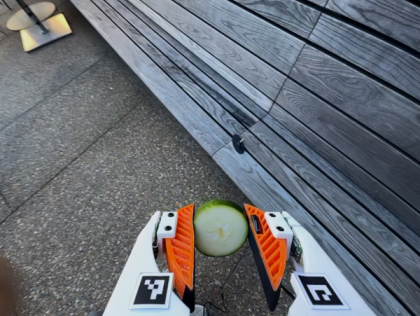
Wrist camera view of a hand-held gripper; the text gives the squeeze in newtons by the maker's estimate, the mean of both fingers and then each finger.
{"total": 12.0, "left": 12.5, "right": 11.5}